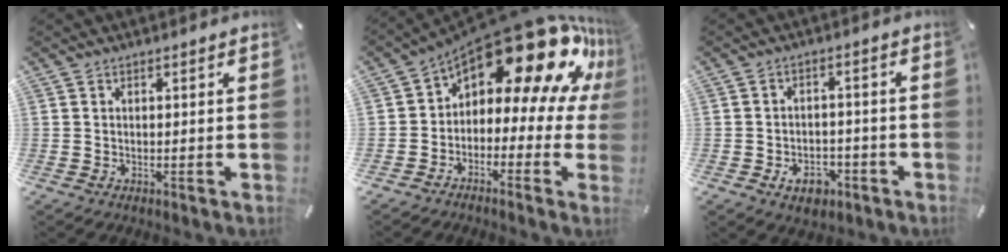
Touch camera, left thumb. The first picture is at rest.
{"total": 21.3, "force": [12.4, 9.1, 14.8], "torque": [-0.229, -0.096, 0.206]}
{"total": 6.3, "force": [-3.1, 4.3, 3.4], "torque": [-0.055, 0.013, -0.056]}